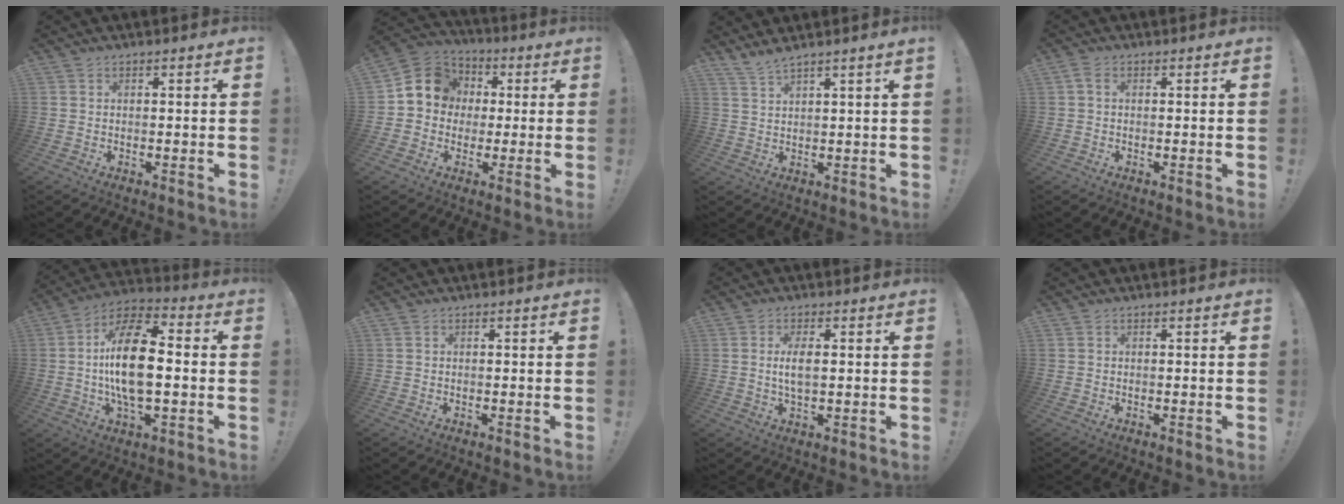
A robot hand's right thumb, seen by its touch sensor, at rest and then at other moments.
{"total": 10.7, "force": [1.5, 9.8, 4.0], "torque": [-0.052, 0.008, 0.037]}
{"total": 3.5, "force": [2.9, -0.6, 1.8], "torque": [-0.045, -0.015, 0.053]}
{"total": 1.6, "force": [0.3, 1.0, 1.2], "torque": [-0.026, 0.005, 0.006]}
{"total": 18.5, "force": [-0.6, 8.6, 16.4], "torque": [-0.300, 0.005, -0.016]}
{"total": 0.0}
{"total": 4.6, "force": [0.4, 1.7, 4.3], "torque": [-0.073, -0.006, 0.002]}
{"total": 0.0}